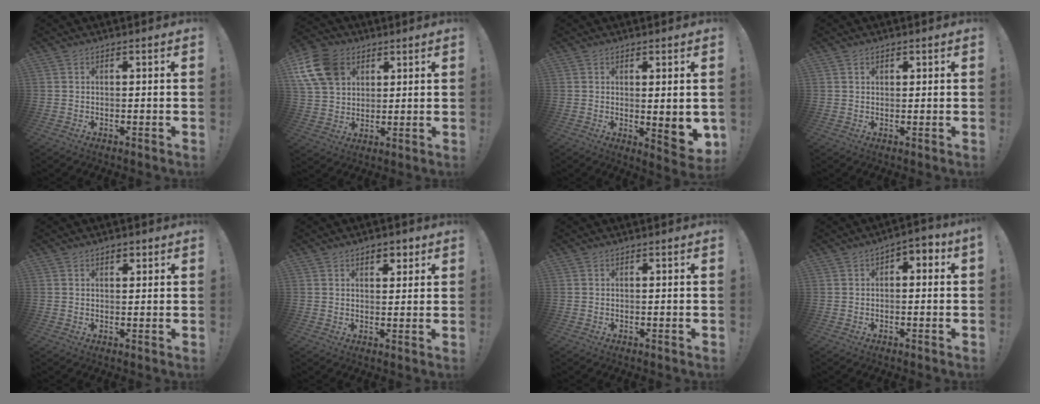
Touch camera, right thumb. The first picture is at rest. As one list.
[{"total": 14.7, "force": [6.2, 10.9, 7.6], "torque": [-0.134, -0.025, 0.125]}, {"total": 5.6, "force": [0.6, 1.2, 5.4], "torque": [-0.054, -0.024, 0.013]}, {"total": 1.1, "force": [0.7, 0.7, 0.5], "torque": [-0.005, 0.000, 0.013]}, {"total": 1.8, "force": [1.1, 1.0, 1.0], "torque": [-0.008, -0.003, 0.016]}, {"total": 3.8, "force": [2.2, 2.5, 1.8], "torque": [-0.014, -0.006, 0.035]}, {"total": 0.0}, {"total": 3.2, "force": [-1.2, 1.7, 2.3], "torque": [-0.032, 0.013, -0.024]}]